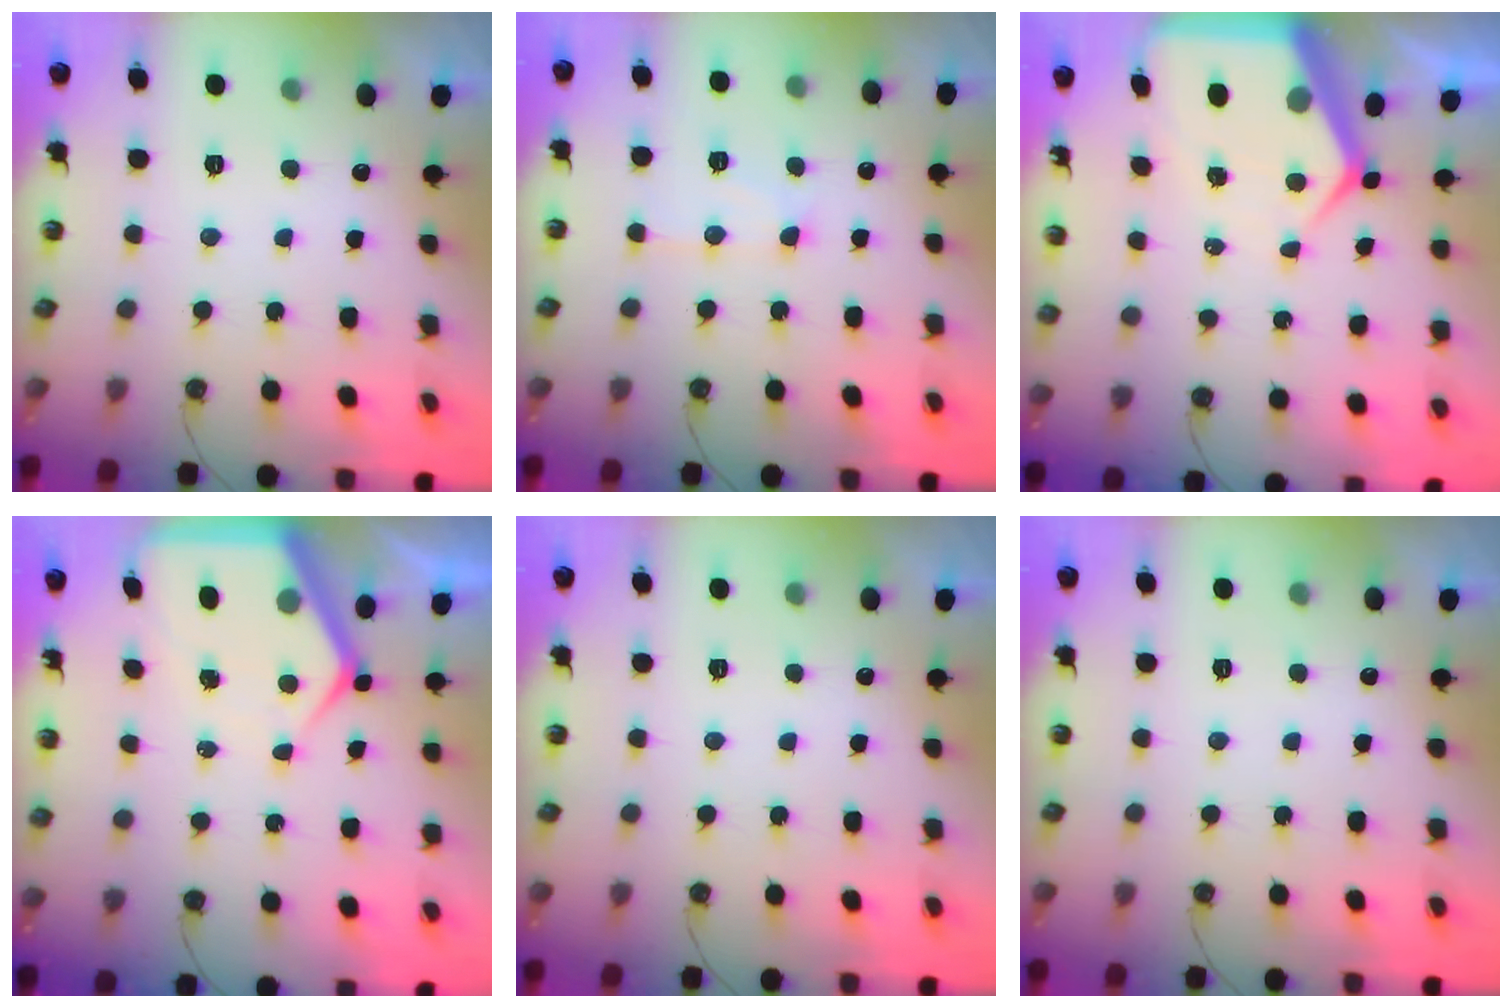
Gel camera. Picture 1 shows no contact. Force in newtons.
{"total": 10.5, "press": 10.5, "slide": 1.0}
{"total": 9.6, "press": 9.6, "slide": 0.8}
{"total": 8.4, "press": 8.3, "slide": 0.8}
{"total": 0.0}
{"total": 0.0}